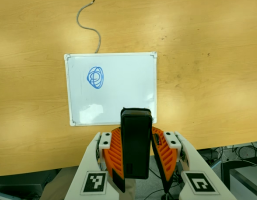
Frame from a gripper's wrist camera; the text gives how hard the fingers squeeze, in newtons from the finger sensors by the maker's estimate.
{"total": 6.7, "left": 5.0, "right": 8.4}